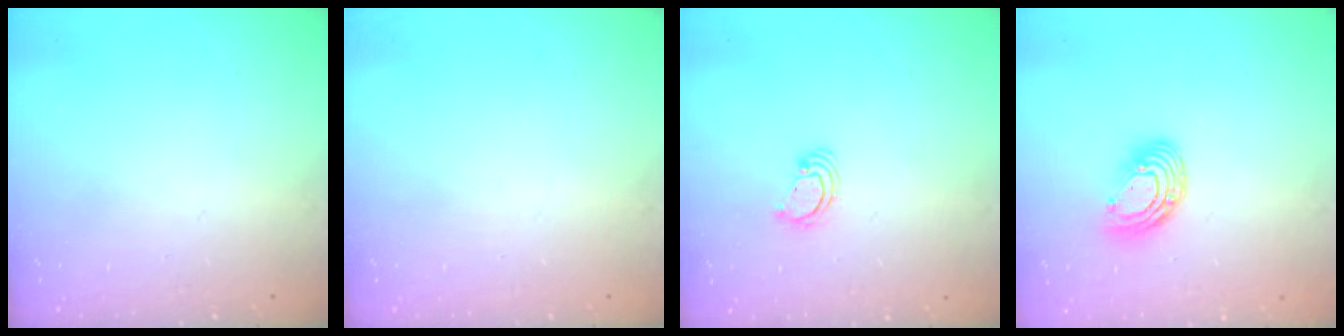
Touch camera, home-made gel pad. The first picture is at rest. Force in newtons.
{"total": 0.0}
{"total": 2.2, "press": 2.2, "slide": 0.2}
{"total": 10.5, "press": 10.4, "slide": 1.1}